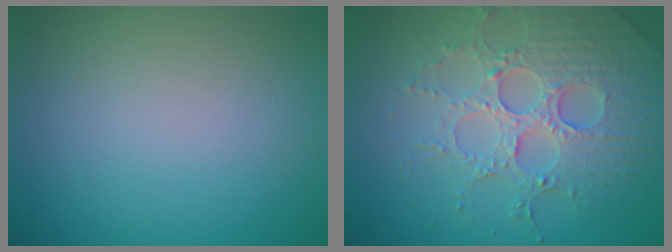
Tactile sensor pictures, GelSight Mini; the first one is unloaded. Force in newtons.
{"total": 6.0, "press": 5.0, "slide": 3.4}